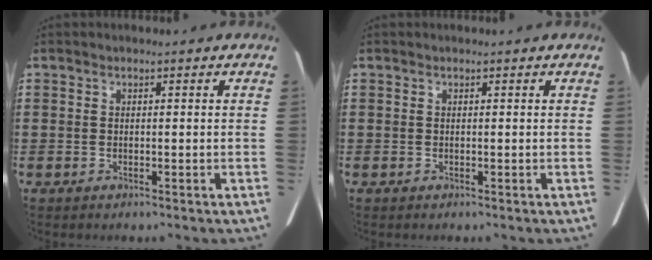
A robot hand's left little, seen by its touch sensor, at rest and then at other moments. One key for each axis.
{"total": 0.0}